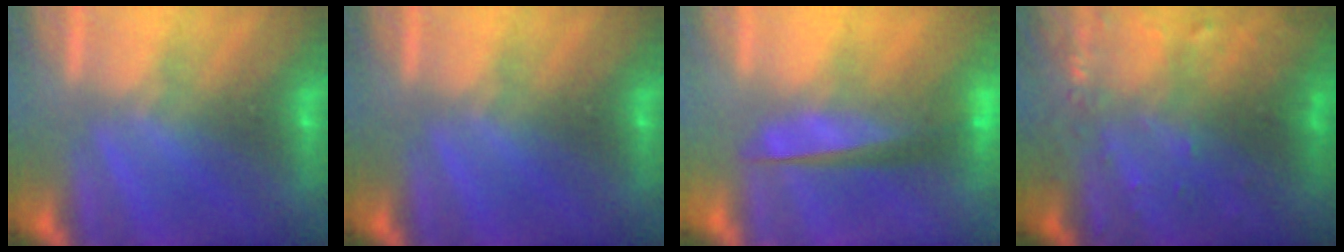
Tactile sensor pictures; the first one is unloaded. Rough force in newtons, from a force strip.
{"total": 0.0}
{"total": 5.6}
{"total": 7.4}